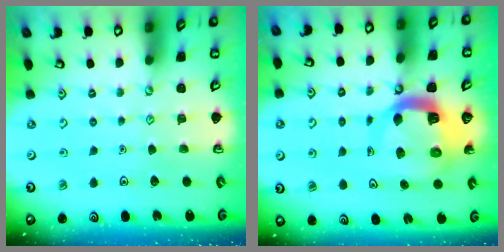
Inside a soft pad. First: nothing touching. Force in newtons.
{"total": 9.6, "press": 9.6, "slide": 1.3}